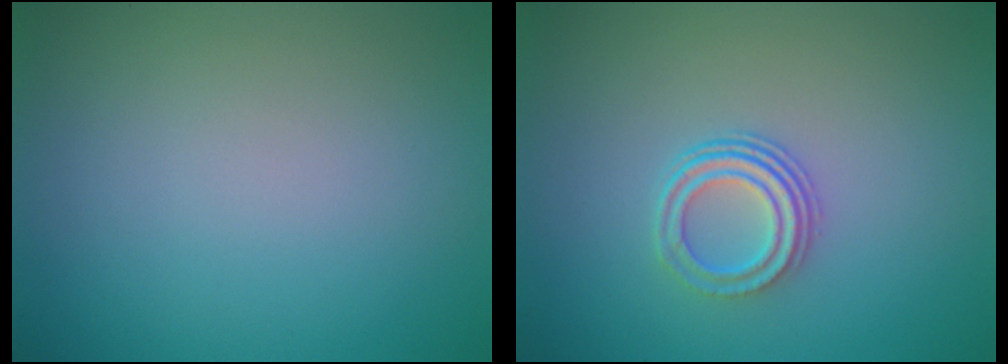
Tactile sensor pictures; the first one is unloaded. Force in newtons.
{"total": 3.0, "press": 2.2, "slide": 2.1}